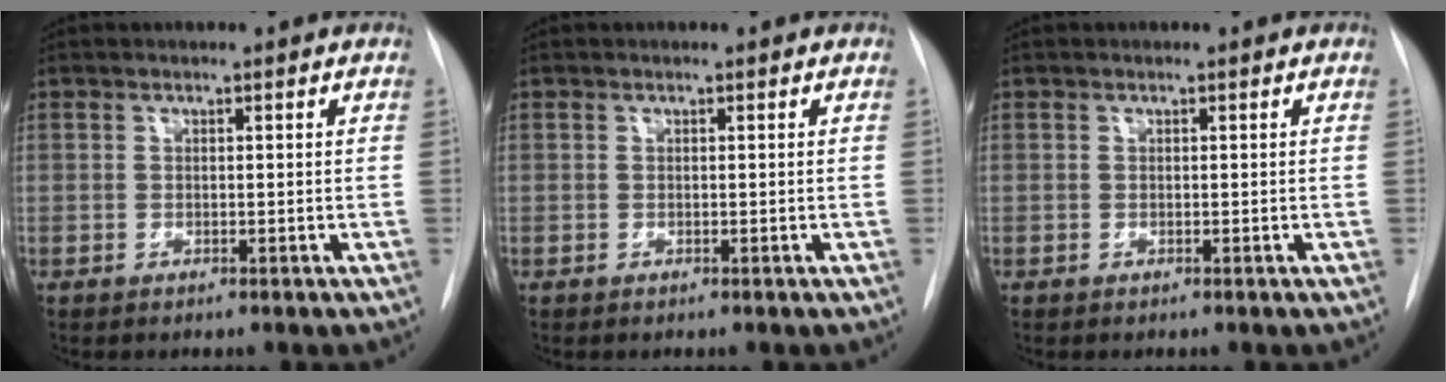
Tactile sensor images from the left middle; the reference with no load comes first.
{"total": 0.0}
{"total": 0.0}